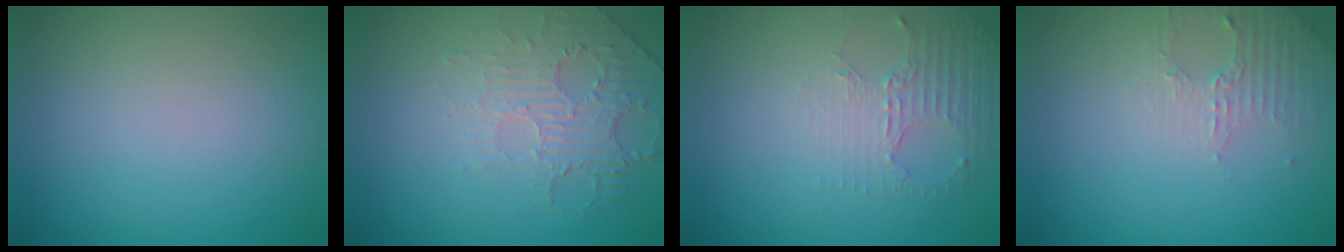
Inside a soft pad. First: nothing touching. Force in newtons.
{"total": 2.3, "press": 1.5, "slide": 1.7}
{"total": 2.7, "press": 1.9, "slide": 1.9}
{"total": 2.2, "press": 2.1, "slide": 0.6}